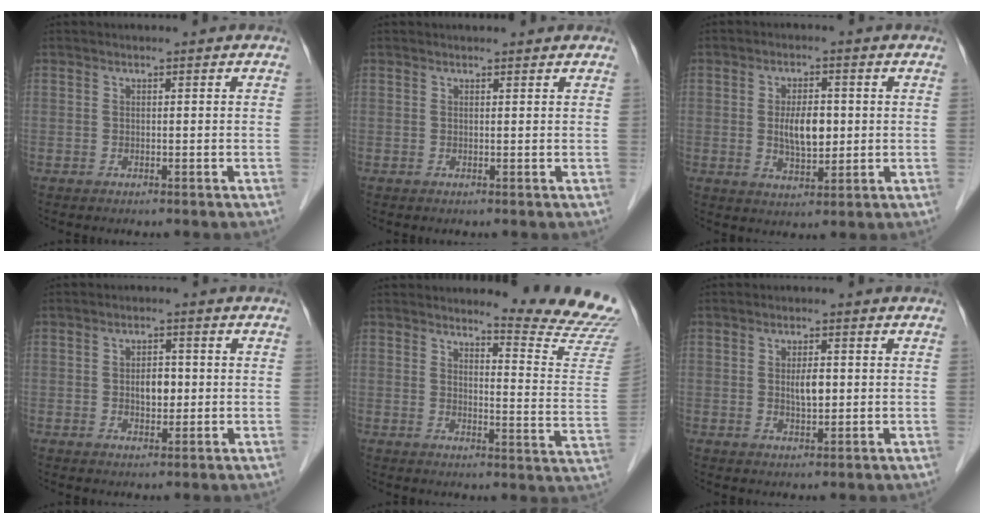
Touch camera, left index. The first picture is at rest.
{"total": 2.3, "force": [2.2, 0.5, 0.7], "torque": [-0.012, 0.012, 0.022]}
{"total": 5.7, "force": [0.0, 2.5, 5.1], "torque": [-0.094, -0.003, 0.004]}
{"total": 3.3, "force": [-0.3, 1.9, 2.7], "torque": [-0.041, 0.002, -0.002]}
{"total": 12.8, "force": [12.6, -1.5, 1.9], "torque": [-0.016, -0.135, 0.129]}
{"total": 2.9, "force": [0.0, 1.1, 2.7], "torque": [-0.048, -0.004, 0.001]}